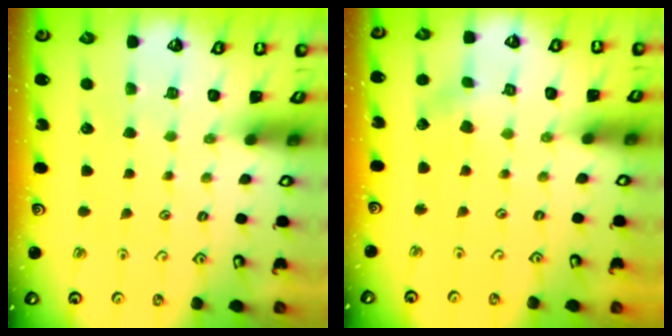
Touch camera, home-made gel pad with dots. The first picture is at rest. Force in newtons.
{"total": 2.7, "press": 2.7, "slide": 0.4}